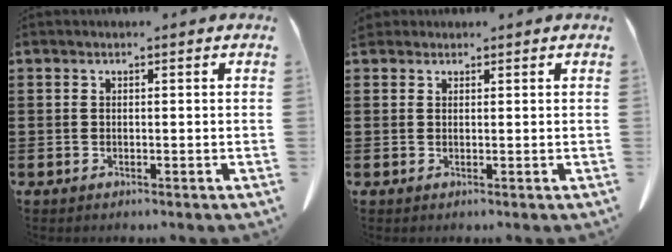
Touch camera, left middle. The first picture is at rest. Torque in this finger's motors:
{"motor_torque": [0.43, -0.27, 0.14, 0.07]}